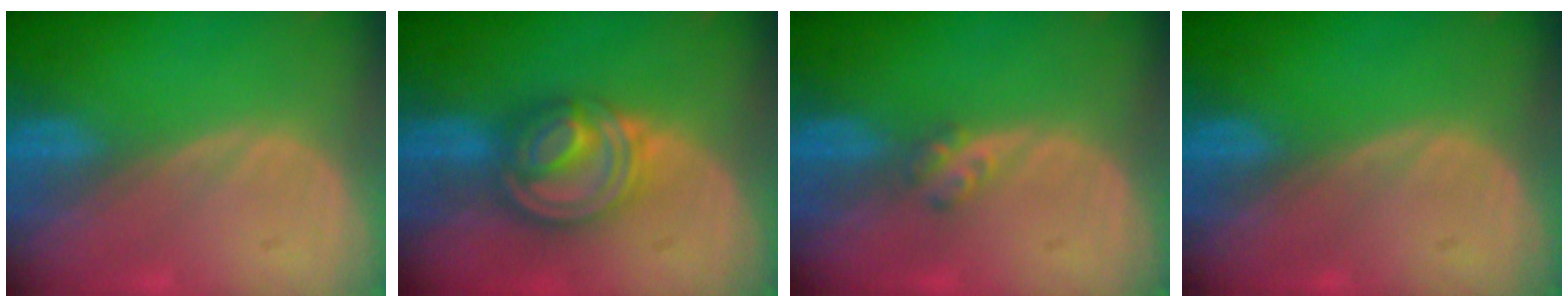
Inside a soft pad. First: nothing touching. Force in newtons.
{"total": 8.1, "press": 6.9, "slide": 4.3}
{"total": 2.3, "press": 2.0, "slide": 1.2}
{"total": 0.0}